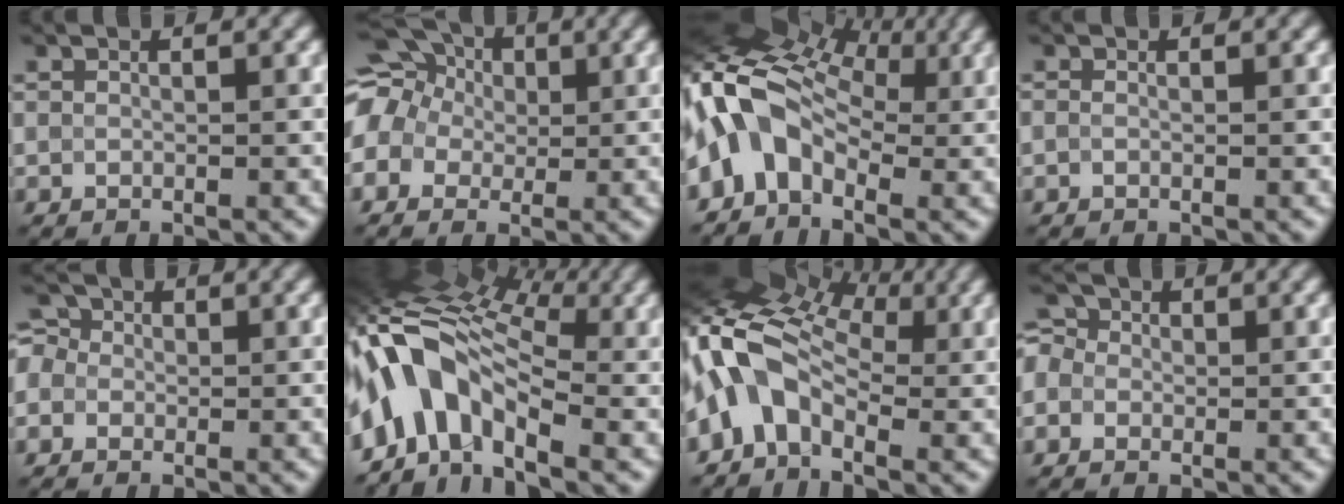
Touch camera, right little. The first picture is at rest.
{"total": 12.4, "force": [2.9, 10.4, 6.2], "torque": [-0.153, 0.047, 0.011]}
{"total": 9.7, "force": [0.1, 6.8, 6.9], "torque": [-0.130, 0.015, -0.021]}
{"total": 0.6, "force": [0.1, 0.3, 0.5], "torque": [-0.009, -0.006, -0.009]}
{"total": 5.0, "force": [-0.4, 4.5, 2.1], "torque": [-0.049, 0.026, -0.040]}
{"total": 11.2, "force": [-2.3, 6.7, 8.7], "torque": [-0.159, 0.019, -0.062]}
{"total": 8.8, "force": [-0.4, 5.8, 6.6], "torque": [-0.122, 0.017, -0.033]}
{"total": 3.6, "force": [0.2, 3.3, 1.5], "torque": [-0.025, 0.021, -0.023]}